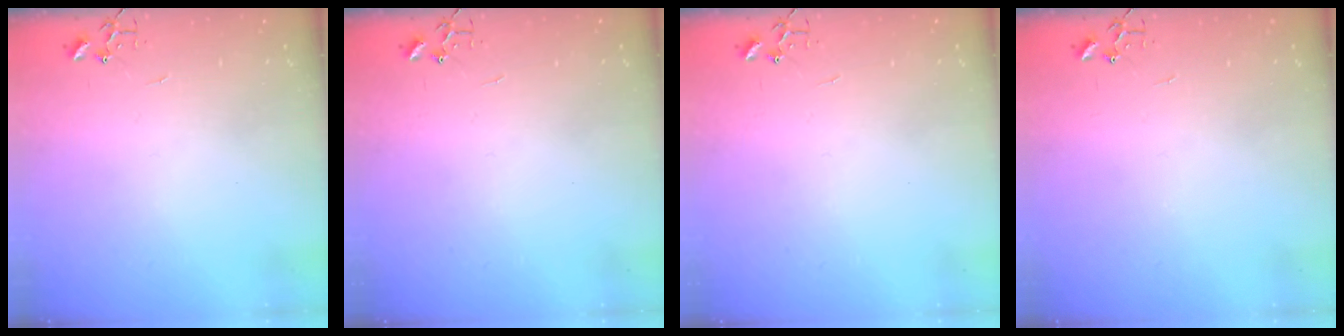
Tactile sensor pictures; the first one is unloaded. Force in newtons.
{"total": 0.0}
{"total": 0.0}
{"total": 0.0}